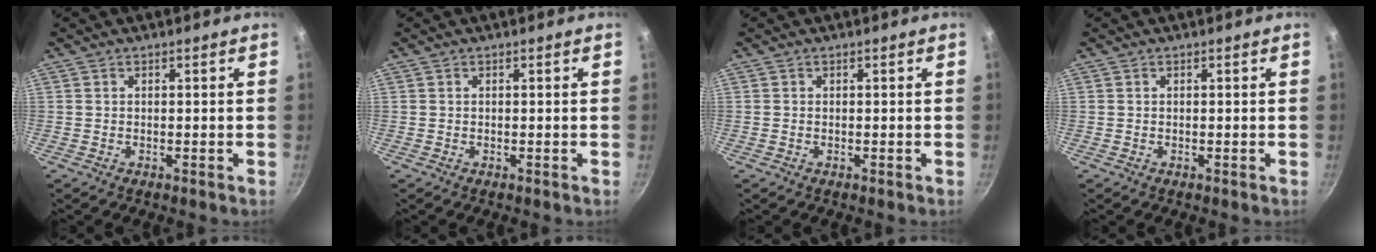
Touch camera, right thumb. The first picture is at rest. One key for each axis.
{"total": 0.0}
{"total": 0.0}
{"total": 0.0}